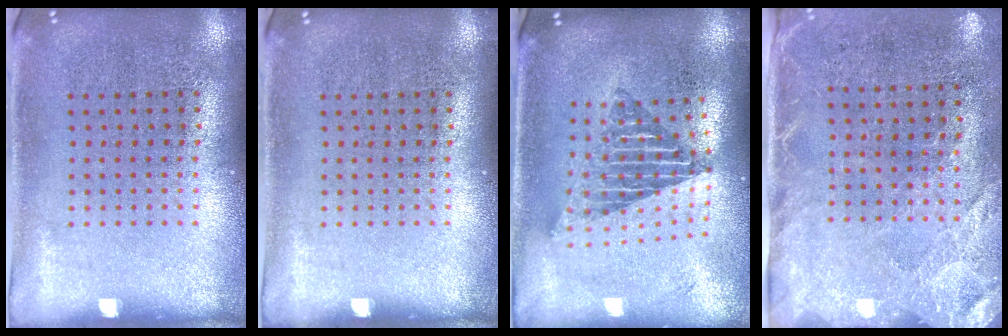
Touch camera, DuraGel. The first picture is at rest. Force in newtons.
{"total": 0.0}
{"total": 1.9, "press": 1.5, "slide": 1.2}
{"total": 2.7, "press": 2.2, "slide": 1.6}